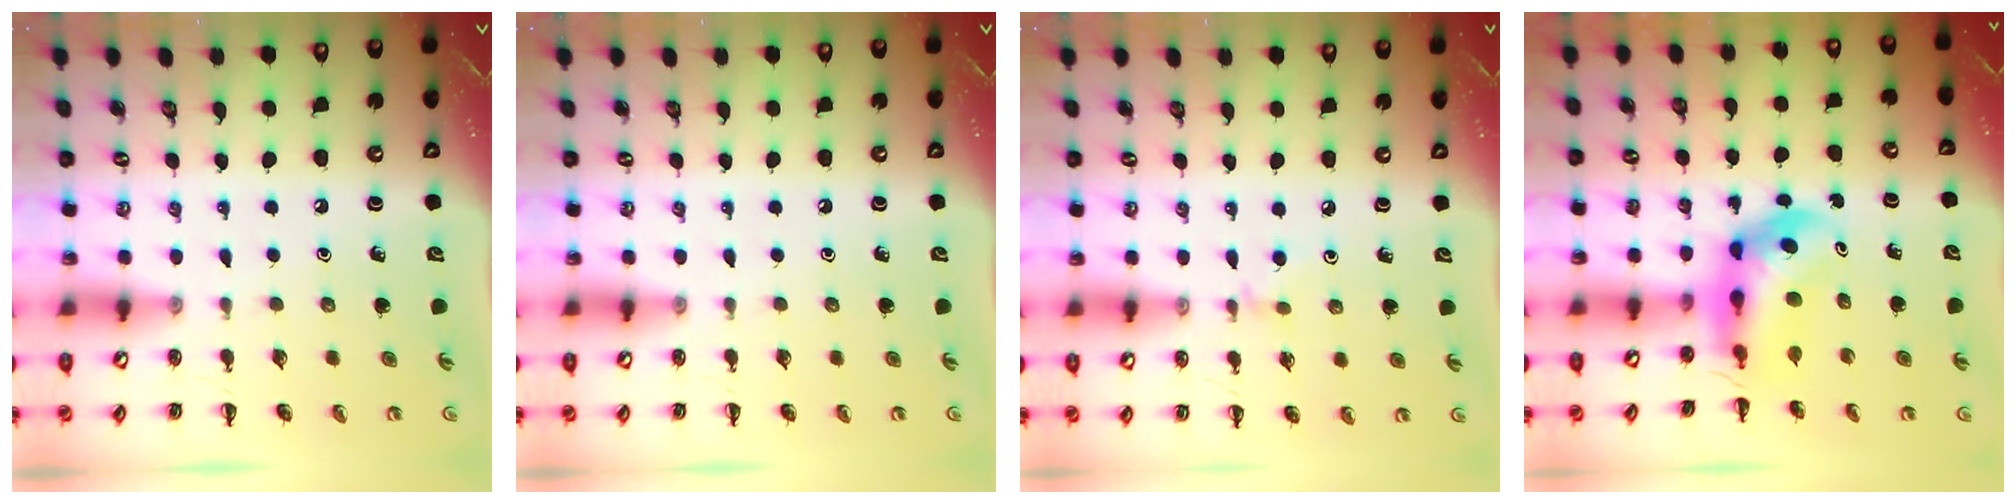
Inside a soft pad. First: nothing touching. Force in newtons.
{"total": 0.0}
{"total": 2.2, "press": 2.0, "slide": 0.8}
{"total": 6.4, "press": 6.2, "slide": 1.5}